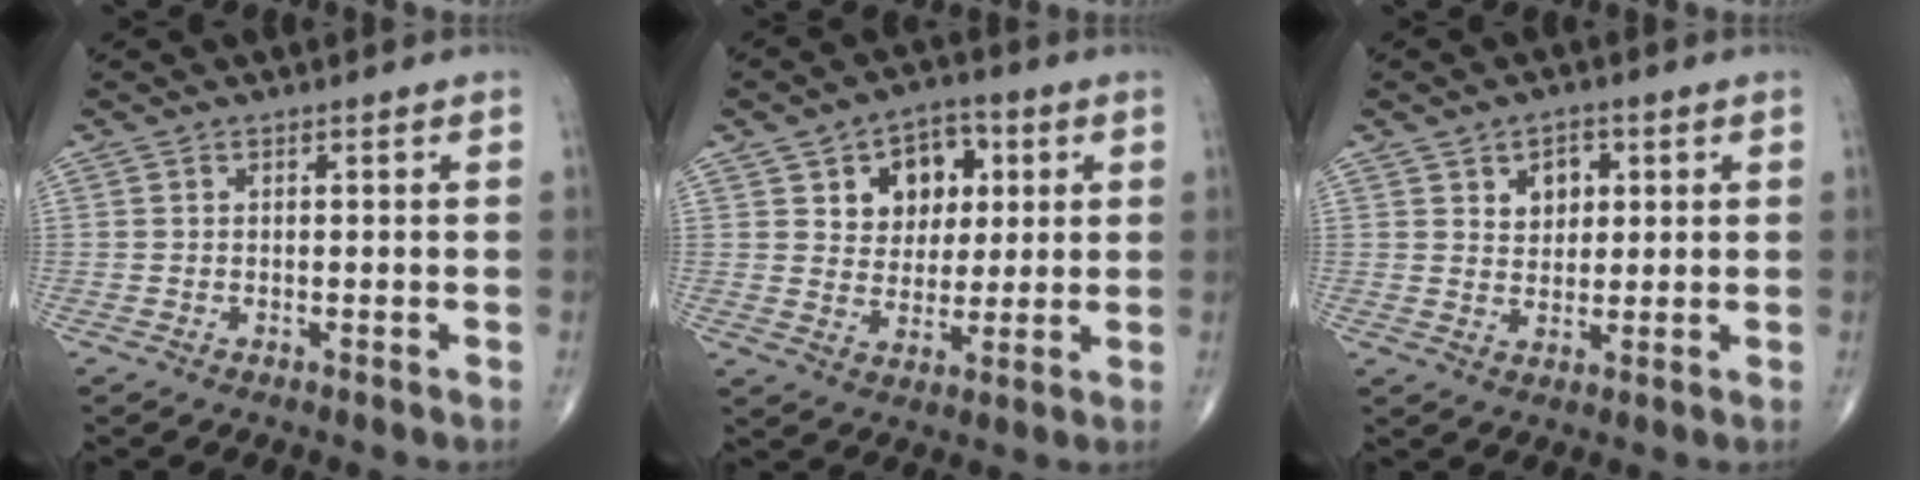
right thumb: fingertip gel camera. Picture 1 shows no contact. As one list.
[{"total": 10.8, "force": [3.7, 8.0, 6.3], "torque": [-0.047, -0.008, 0.059]}, {"total": 5.2, "force": [2.0, 3.8, 3.0], "torque": [-0.021, -0.009, 0.031]}]